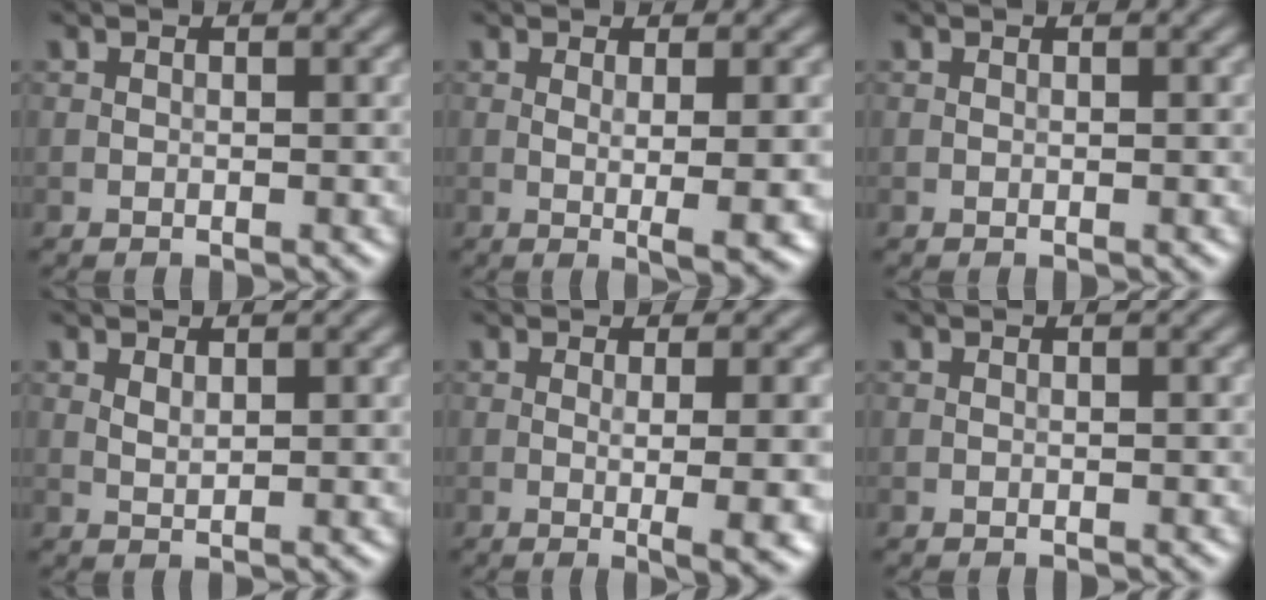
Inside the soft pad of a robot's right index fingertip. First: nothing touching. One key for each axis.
{"total": 4.6, "fx": 0.0, "fy": 0.8, "fz": 4.5, "tx": -0.065, "ty": -0.006, "tz": 0.004}
{"total": 0.0}
{"total": 1.3, "fx": 0.8, "fy": 0.5, "fz": 1.0, "tx": -0.022, "ty": -0.002, "tz": 0.018}
{"total": 6.2, "fx": -0.6, "fy": 1.4, "fz": 6.0, "tx": -0.080, "ty": -0.009, "tz": -0.003}
{"total": 0.0}